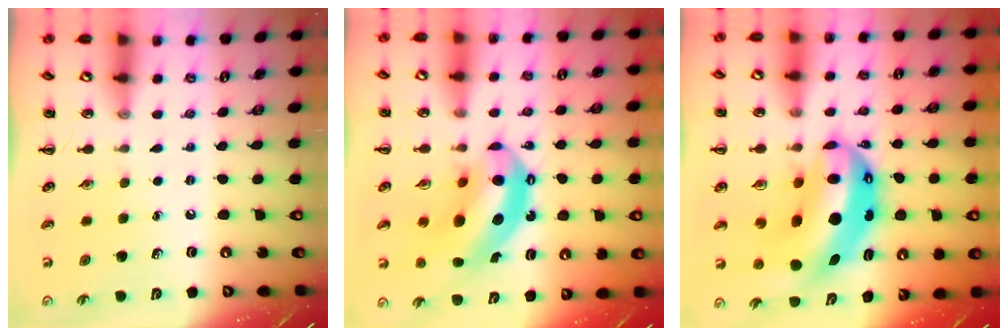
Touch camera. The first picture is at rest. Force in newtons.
{"total": 13.3, "press": 12.7, "slide": 3.7}
{"total": 14.4, "press": 14.0, "slide": 3.3}